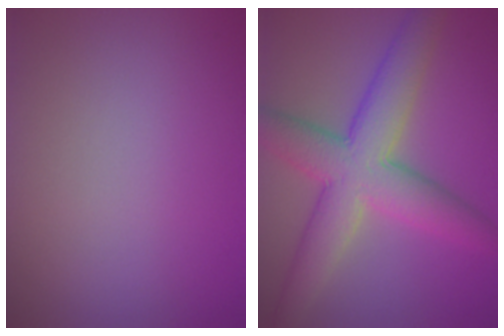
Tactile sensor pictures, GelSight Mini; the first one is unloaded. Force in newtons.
{"total": 8.0, "press": 8.0, "slide": 0.3}